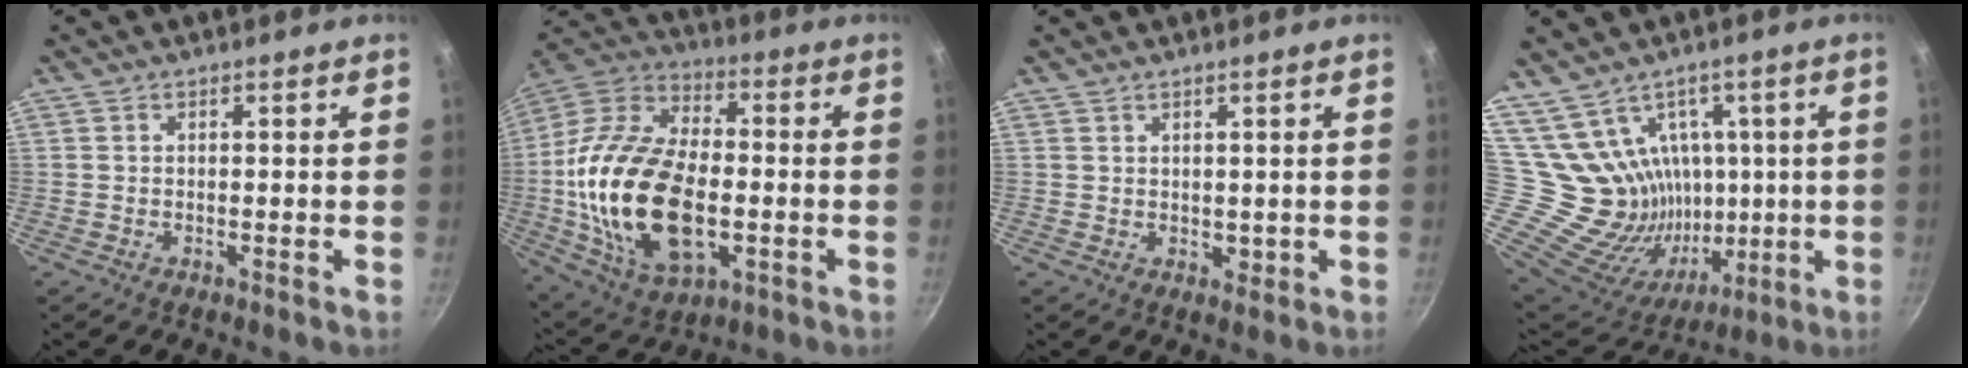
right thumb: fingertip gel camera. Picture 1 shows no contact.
{"total": 26.6, "force": [-3.2, 15.4, 21.4], "torque": [-0.405, 0.022, -0.056]}
{"total": 1.7, "force": [1.2, 1.1, 0.5], "torque": [0.000, -0.006, 0.024]}
{"total": 16.6, "force": [6.2, 13.8, 6.9], "torque": [-0.086, -0.023, 0.140]}